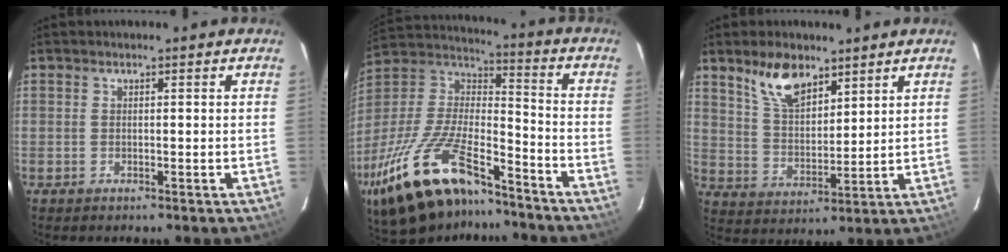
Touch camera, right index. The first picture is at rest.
{"total": 27.8, "force": [-19.0, 9.9, 17.7], "torque": [-0.364, -0.026, -0.322]}
{"total": 9.8, "force": [6.6, 4.5, 5.6], "torque": [-0.099, 0.012, 0.132]}